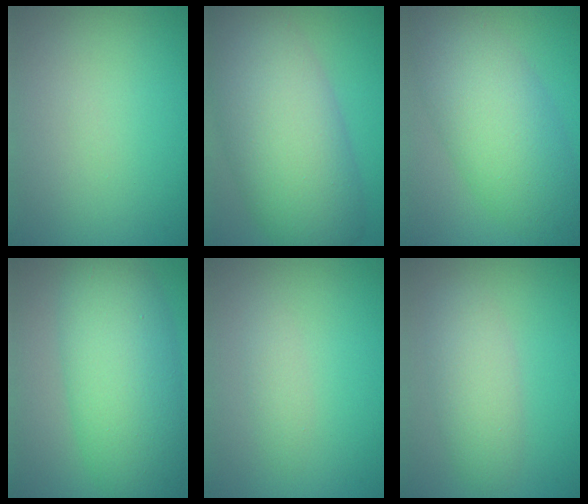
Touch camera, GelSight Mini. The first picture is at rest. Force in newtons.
{"total": 11.2, "press": 11.1, "slide": 0.5}
{"total": 8.1, "press": 8.1, "slide": 0.2}
{"total": 9.4, "press": 9.4, "slide": 0.2}
{"total": 1.1, "press": 1.1, "slide": 0.0}
{"total": 3.5, "press": 3.5, "slide": 0.1}